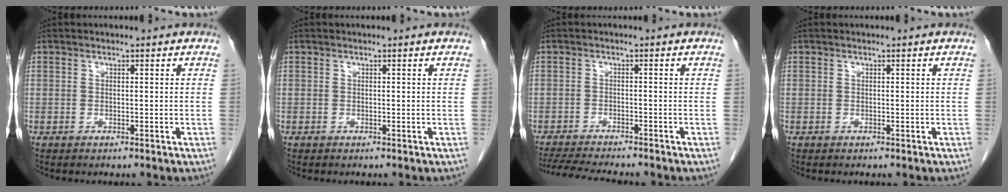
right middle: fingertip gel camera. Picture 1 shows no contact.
{"total": 0.0}
{"total": 9.3, "force": [-8.5, 0.7, 3.9], "torque": [-0.061, -0.014, -0.131]}
{"total": 0.0}